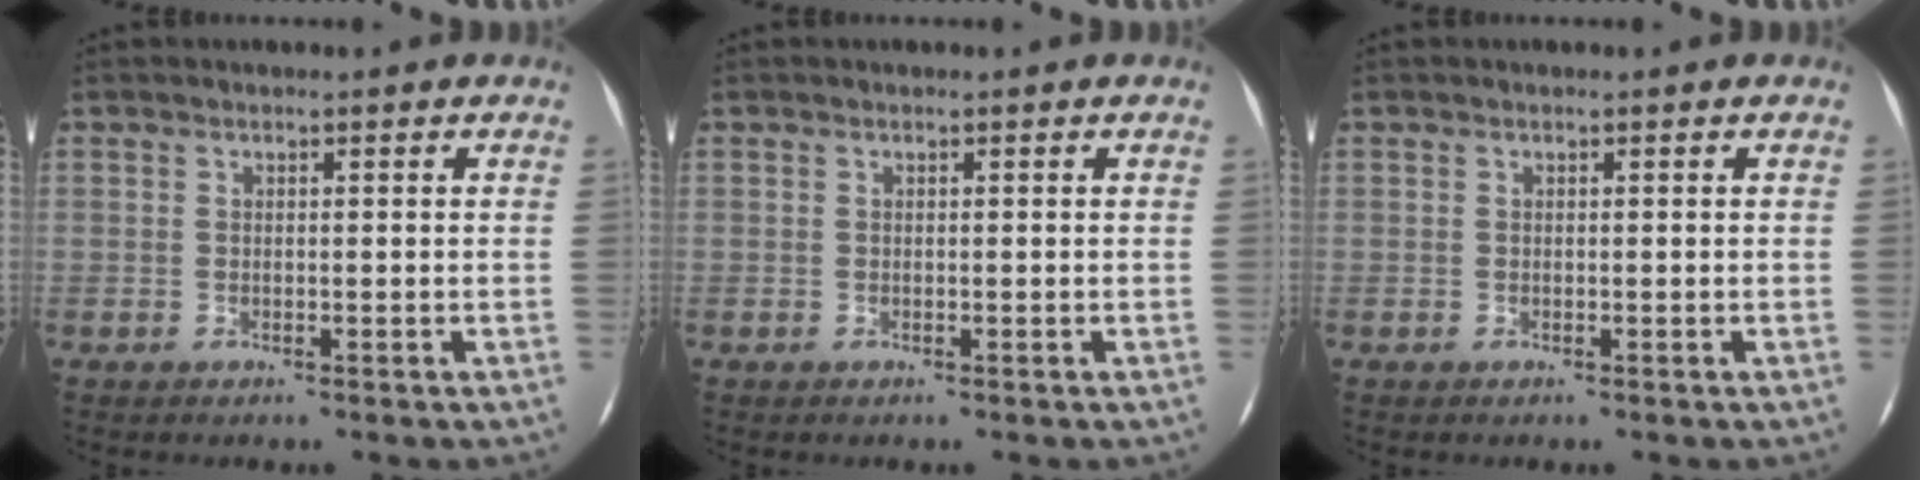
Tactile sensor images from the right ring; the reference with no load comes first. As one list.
[{"total": 0.0}, {"total": 0.0}]